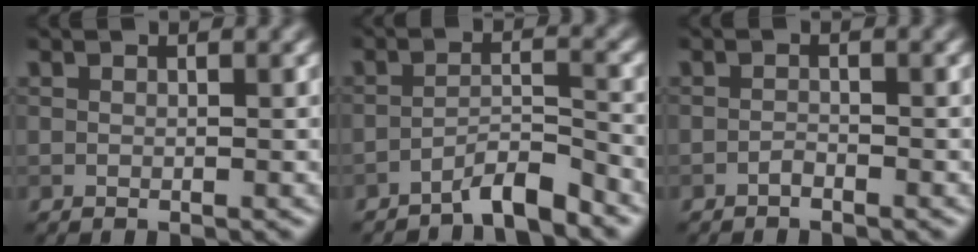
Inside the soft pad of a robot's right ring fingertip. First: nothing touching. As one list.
[{"total": 3.6, "force": [-3.1, 0.4, 1.8], "torque": [-0.026, 0.009, -0.062]}, {"total": 0.7, "force": [-0.6, 0.2, 0.3], "torque": [-0.005, 0.002, -0.013]}]